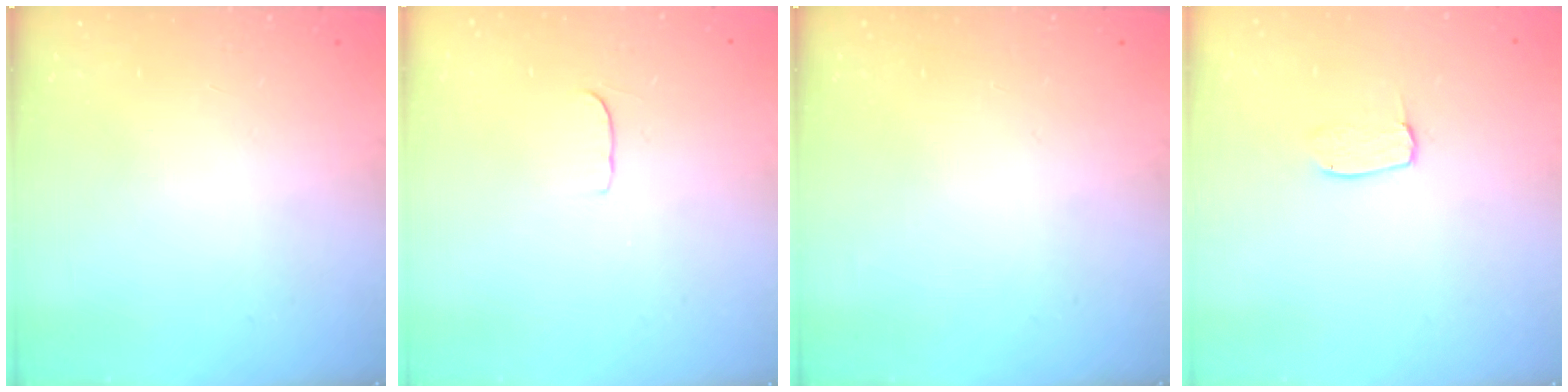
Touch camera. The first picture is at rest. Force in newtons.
{"total": 4.1, "press": 4.1, "slide": 0.3}
{"total": 0.0}
{"total": 3.9, "press": 3.9, "slide": 0.2}